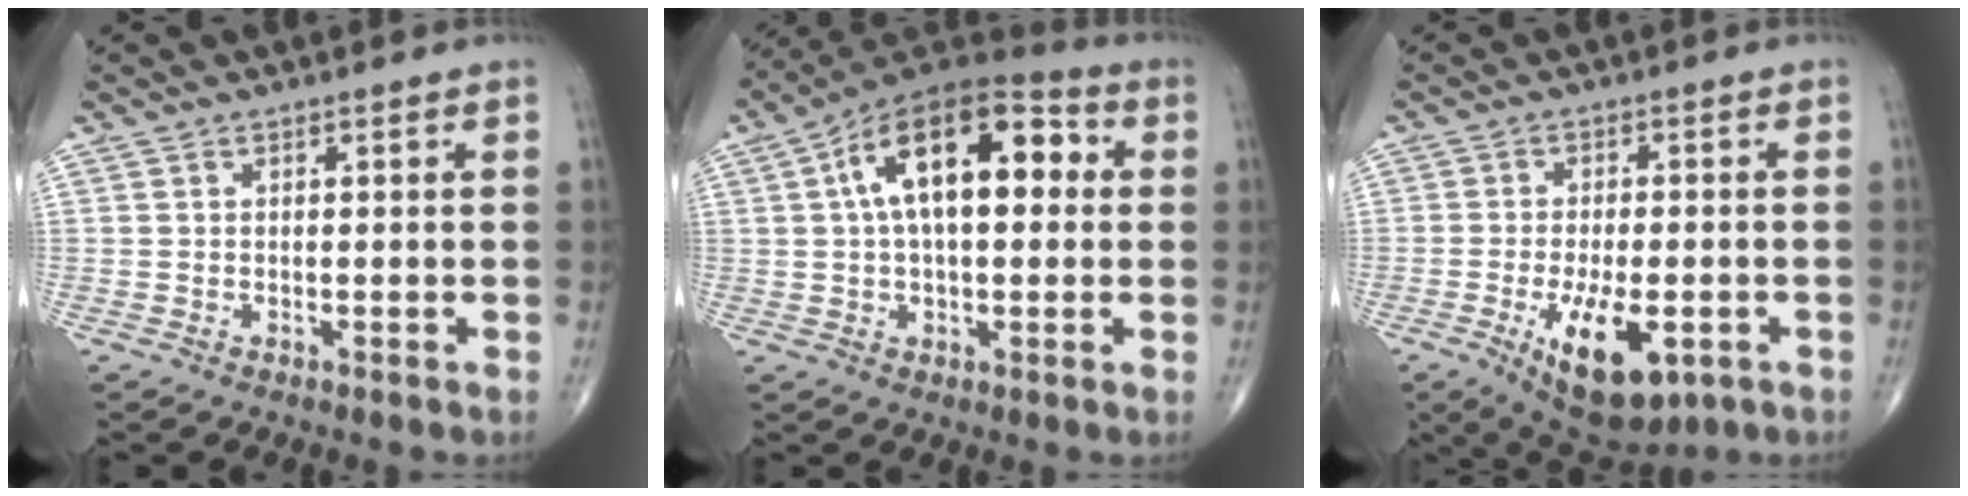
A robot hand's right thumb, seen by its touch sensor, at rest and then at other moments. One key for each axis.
{"total": 18.5, "fx": 3.7, "fy": 9.4, "fz": 15.6, "tx": -0.230, "ty": 0.035, "tz": 0.047}
{"total": 12.7, "fx": -4.6, "fy": 5.6, "fz": 10.4, "tx": -0.161, "ty": 0.001, "tz": -0.058}